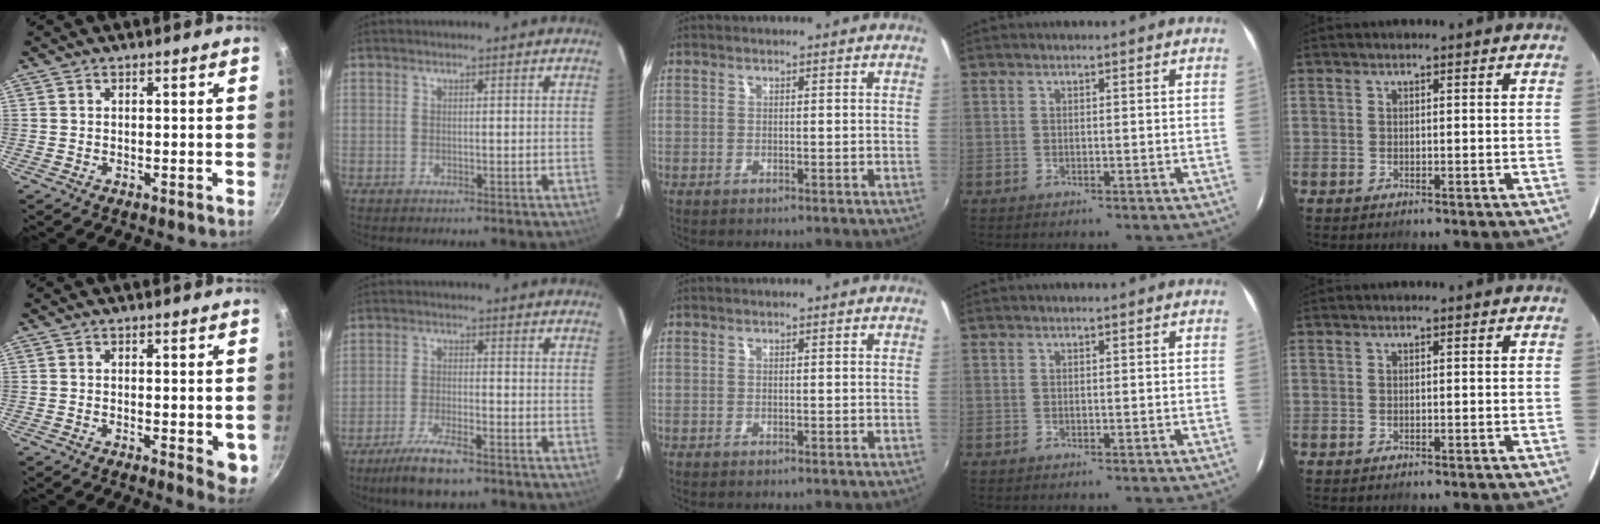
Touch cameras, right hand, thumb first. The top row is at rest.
{"thumb": {"total": 4.9, "force": [-0.7, 1.8, 4.5], "torque": [-0.053, -0.014, -0.009]}, "index": {"total": 8.9, "force": [-6.4, 2.1, 5.8], "torque": [-0.136, -0.019, -0.117]}}